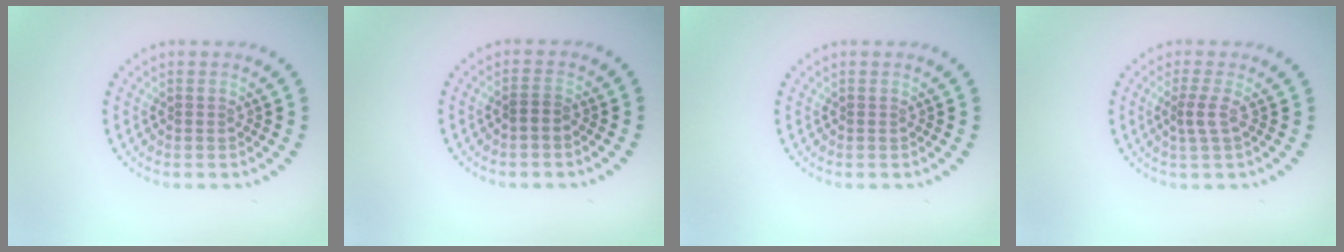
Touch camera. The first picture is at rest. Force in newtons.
{"total": 1.1, "press": 1.0, "slide": 0.3}
{"total": 0.0}
{"total": 1.5, "press": 1.0, "slide": 1.1}